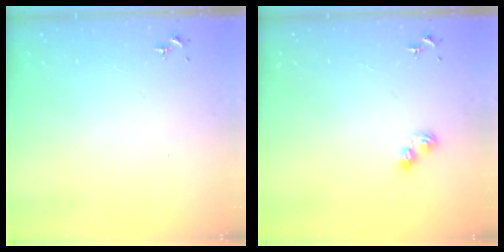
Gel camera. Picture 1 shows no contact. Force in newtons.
{"total": 6.6, "press": 6.6, "slide": 0.7}